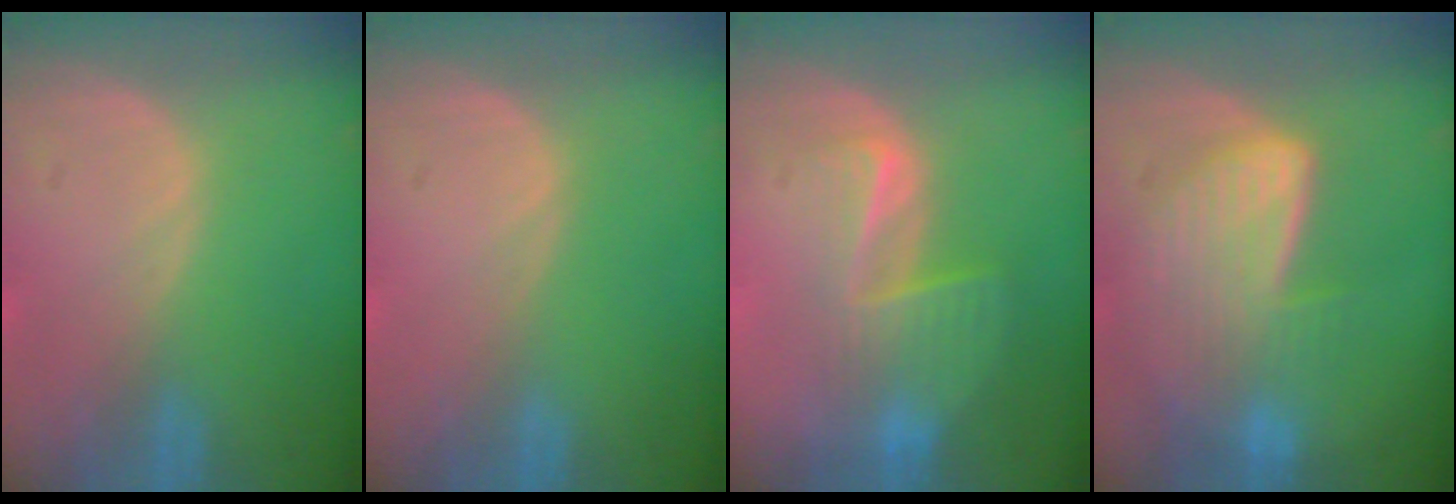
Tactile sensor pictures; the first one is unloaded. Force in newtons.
{"total": 0.0}
{"total": 6.9, "press": 5.9, "slide": 3.6}
{"total": 7.4, "press": 7.3, "slide": 1.6}